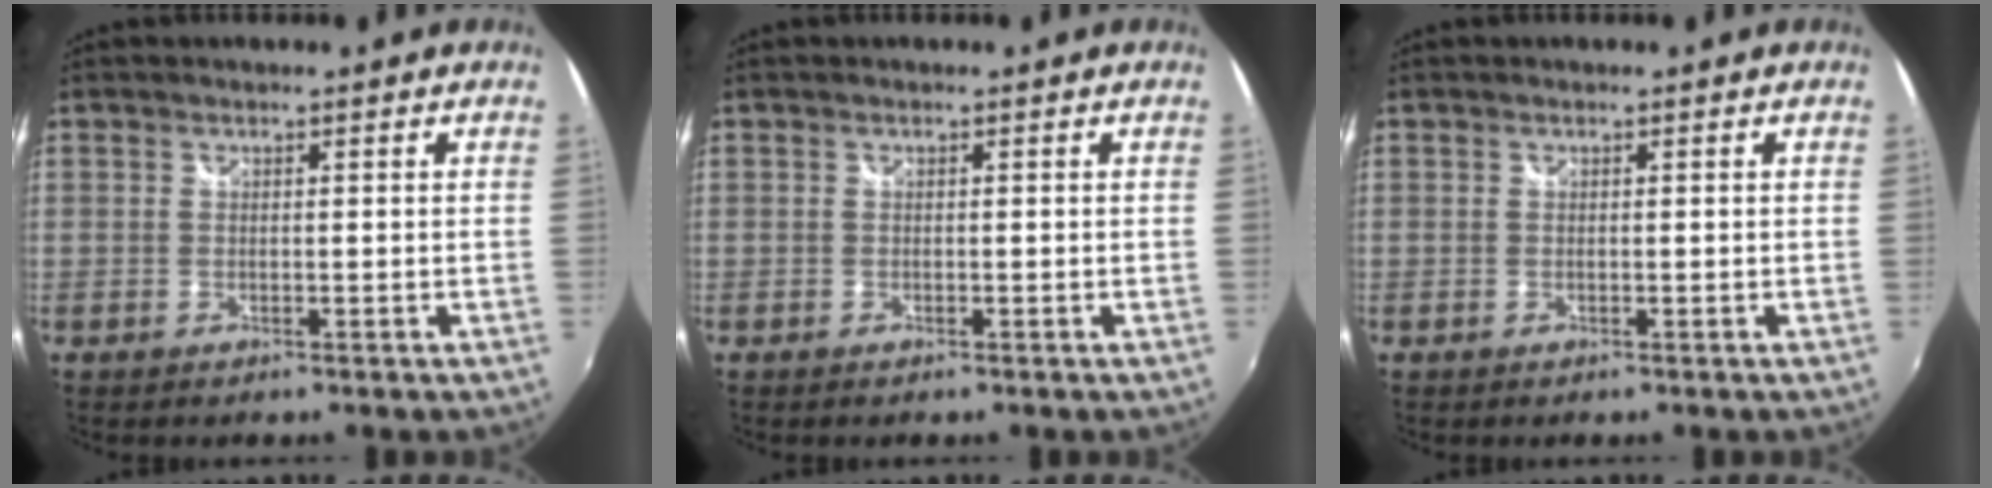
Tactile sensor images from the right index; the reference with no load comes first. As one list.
[{"total": 0.0}, {"total": 0.0}]